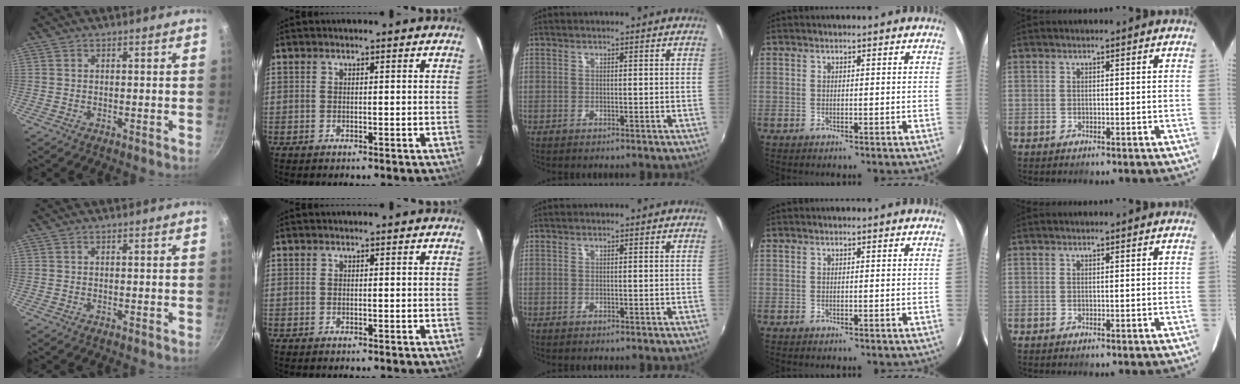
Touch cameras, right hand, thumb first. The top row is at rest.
{}